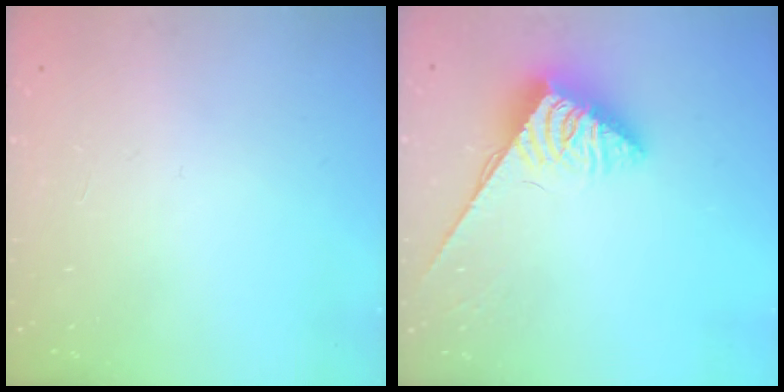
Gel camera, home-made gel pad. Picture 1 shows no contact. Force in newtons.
{"total": 3.9, "press": 3.9, "slide": 0.5}